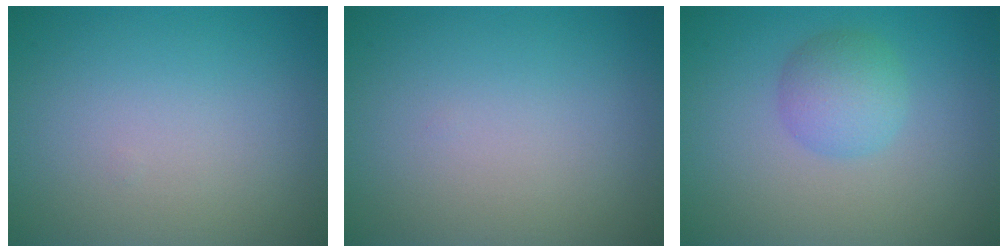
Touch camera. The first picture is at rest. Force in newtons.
{"total": 0.0}
{"total": 2.9, "press": 2.9, "slide": 0.1}